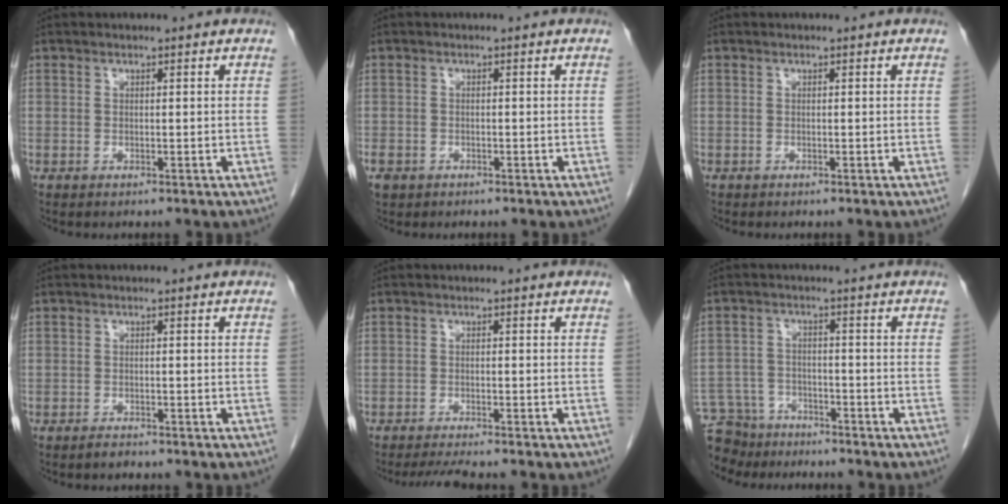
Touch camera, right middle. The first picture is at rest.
{"total": 2.5, "force": [-1.6, 1.7, 0.7], "torque": [-0.017, 0.000, -0.026]}
{"total": 0.0}
{"total": 1.0, "force": [-0.9, 0.3, 0.3], "torque": [-0.008, -0.001, -0.014]}
{"total": 3.2, "force": [-2.8, -0.4, 1.4], "torque": [-0.027, -0.012, -0.048]}
{"total": 9.4, "force": [-8.2, 4.5, 1.2], "torque": [-0.030, 0.000, -0.130]}